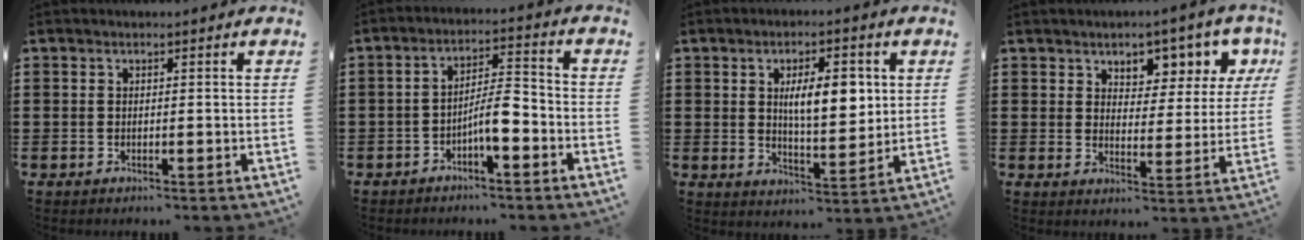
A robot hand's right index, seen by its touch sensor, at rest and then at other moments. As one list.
[{"total": 5.8, "force": [-2.7, 1.6, 4.9], "torque": [-0.087, 0.010, -0.051]}, {"total": 8.1, "force": [1.9, 3.2, 7.2], "torque": [-0.118, -0.001, 0.026]}, {"total": 5.1, "force": [4.0, 2.9, 1.0], "torque": [-0.033, -0.024, 0.066]}]